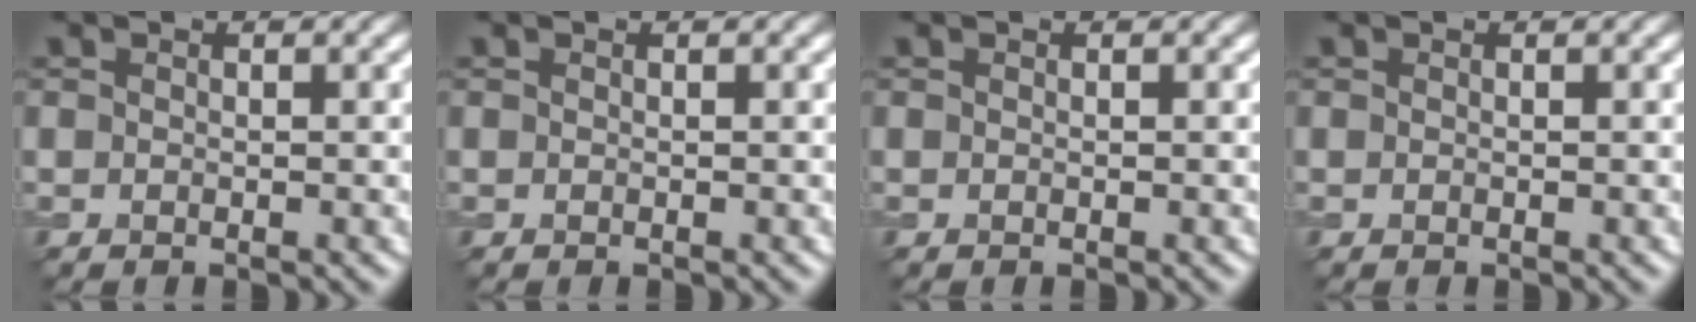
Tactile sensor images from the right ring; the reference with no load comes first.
{"total": 0.0}
{"total": 0.0}
{"total": 0.0}